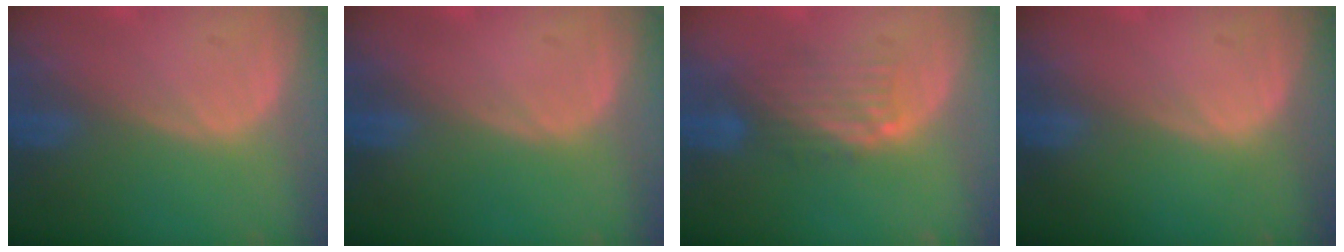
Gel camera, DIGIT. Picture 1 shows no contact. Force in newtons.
{"total": 0.0}
{"total": 5.0, "press": 4.3, "slide": 2.6}
{"total": 0.0}